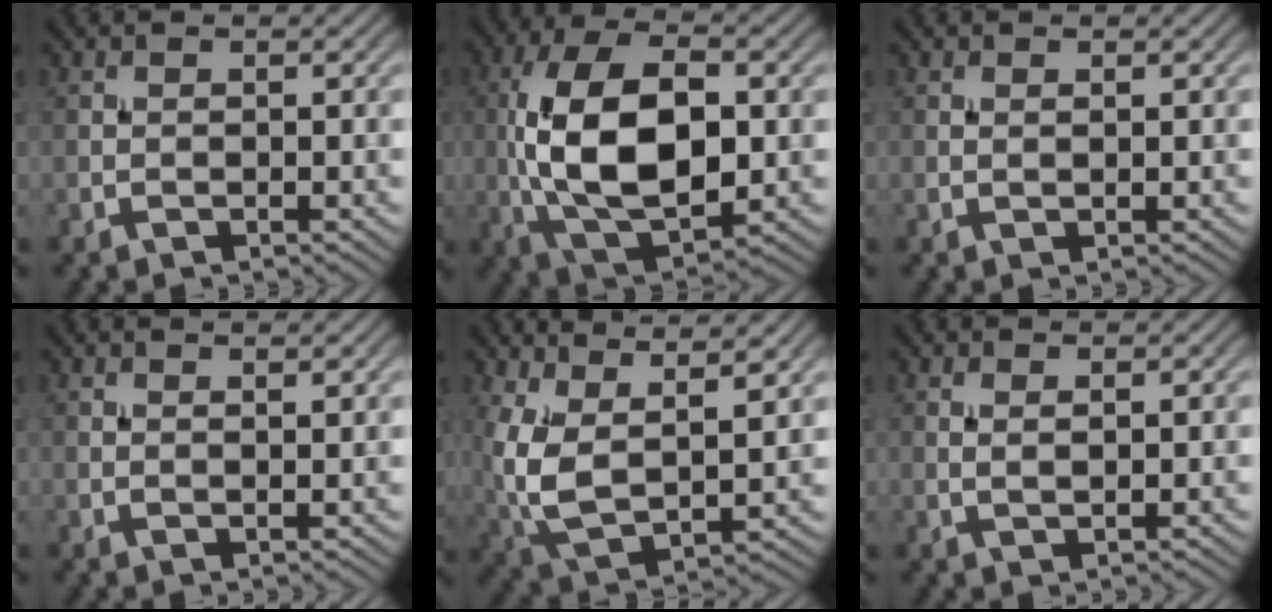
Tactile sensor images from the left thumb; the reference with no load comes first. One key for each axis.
{"total": 13.9, "fx": 0.2, "fy": 7.2, "fz": 11.9, "tx": -0.243, "ty": 0.009, "tz": 0.004}
{"total": 0.5, "fx": 0.3, "fy": 0.0, "fz": 0.4, "tx": -0.008, "ty": 0.001, "tz": 0.006}
{"total": 1.6, "fx": 1.2, "fy": 0.1, "fz": 1.0, "tx": -0.019, "ty": -0.003, "tz": 0.019}
{"total": 11.1, "fx": 4.0, "fy": 5.2, "fz": 9.0, "tx": -0.224, "ty": -0.009, "tz": 0.079}
{"total": 1.2, "fx": 0.7, "fy": 0.2, "fz": 1.0, "tx": -0.022, "ty": 0.001, "tz": 0.014}